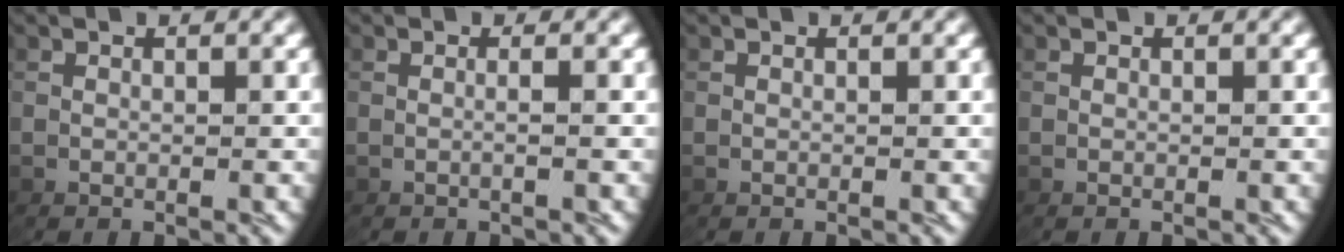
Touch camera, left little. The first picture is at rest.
{"total": 0.8, "force": [-0.2, -0.1, 0.8], "torque": [-0.022, -0.001, -0.001]}
{"total": 0.0}
{"total": 0.0}